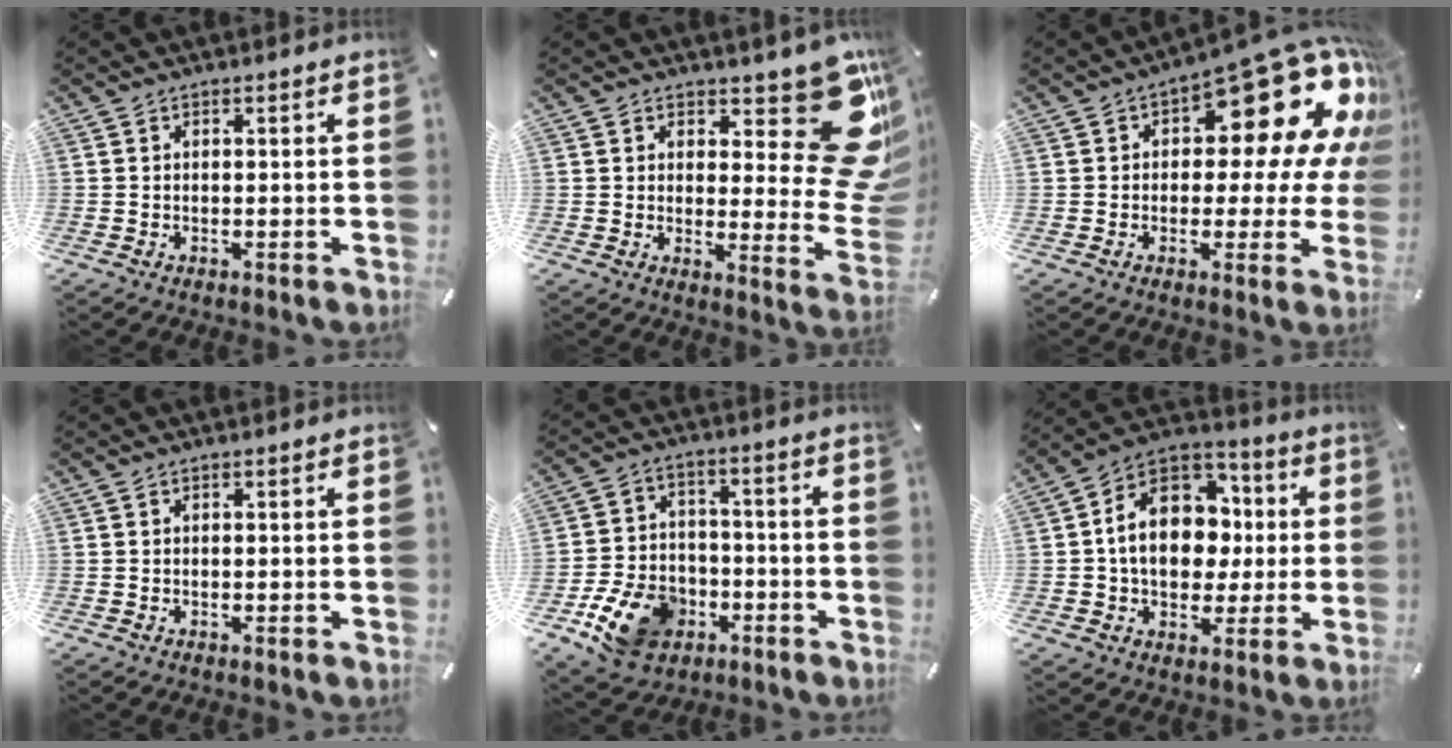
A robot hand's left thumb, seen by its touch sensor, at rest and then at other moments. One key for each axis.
{"total": 18.5, "fx": 9.7, "fy": 8.2, "fz": 13.5, "tx": -0.150, "ty": -0.089, "tz": 0.167}
{"total": 22.7, "fx": 10.2, "fy": 10.3, "fz": 17.5, "tx": -0.216, "ty": -0.071, "tz": 0.167}
{"total": 0.0}
{"total": 13.7, "fx": -6.3, "fy": 9.9, "fz": 7.1, "tx": -0.127, "ty": 0.043, "tz": -0.108}
{"total": 16.1, "fx": 0.2, "fy": 12.8, "fz": 9.8, "tx": -0.172, "ty": 0.005, "tz": 0.006}